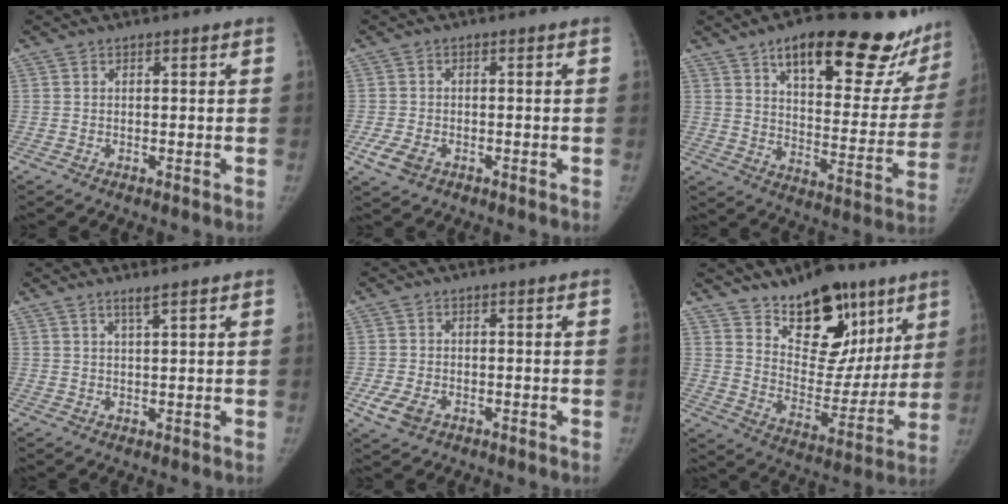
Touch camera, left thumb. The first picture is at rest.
{"total": 3.8, "force": [-1.9, 2.6, 2.2], "torque": [-0.045, 0.002, -0.030]}
{"total": 27.2, "force": [19.1, 9.7, 16.8], "torque": [-0.192, -0.075, 0.265]}
{"total": 1.8, "force": [1.4, -0.2, 1.2], "torque": [-0.023, -0.008, 0.028]}
{"total": 4.4, "force": [-2.0, 3.0, 2.5], "torque": [-0.051, 0.001, -0.031]}
{"total": 19.7, "force": [12.5, 10.9, 10.7], "torque": [-0.095, -0.073, 0.198]}